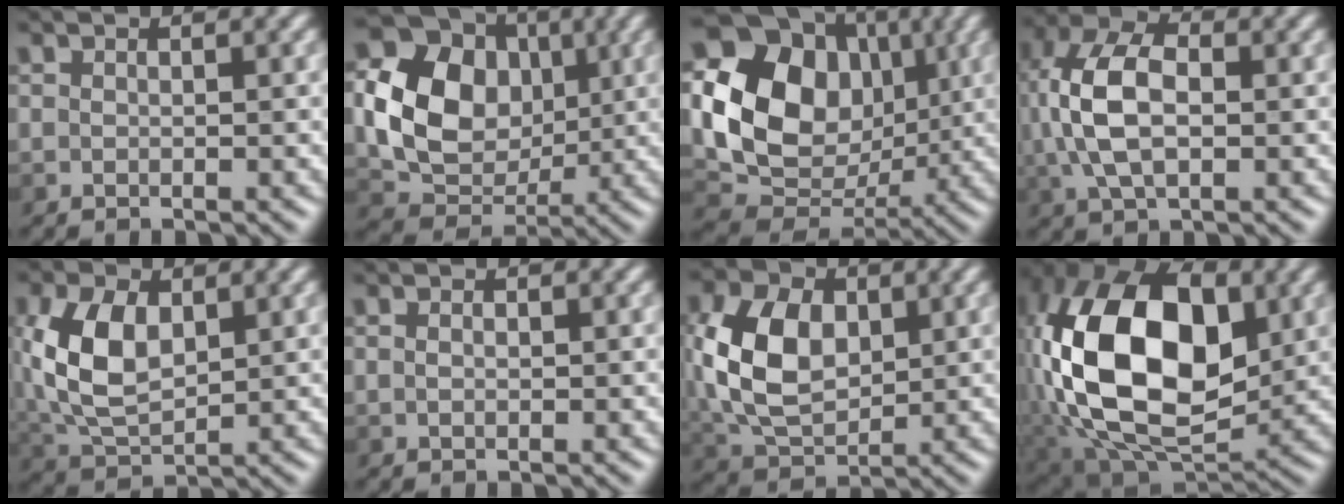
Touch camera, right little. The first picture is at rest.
{"total": 10.4, "force": [0.9, 8.2, 6.3], "torque": [-0.129, -0.006, 0.013]}
{"total": 14.5, "force": [1.8, 11.4, 8.8], "torque": [-0.170, -0.003, 0.034]}
{"total": 7.7, "force": [0.7, 4.8, 6.1], "torque": [-0.139, 0.011, 0.005]}
{"total": 7.3, "force": [1.4, 4.6, 5.6], "torque": [-0.128, 0.005, 0.027]}
{"total": 0.8, "force": [0.2, 0.5, 0.5], "torque": [-0.009, -0.001, 0.002]}
{"total": 8.8, "force": [1.1, 6.1, 6.3], "torque": [-0.142, 0.008, 0.017]}
{"total": 18.5, "force": [1.5, 11.6, 14.3], "torque": [-0.282, 0.013, 0.012]}